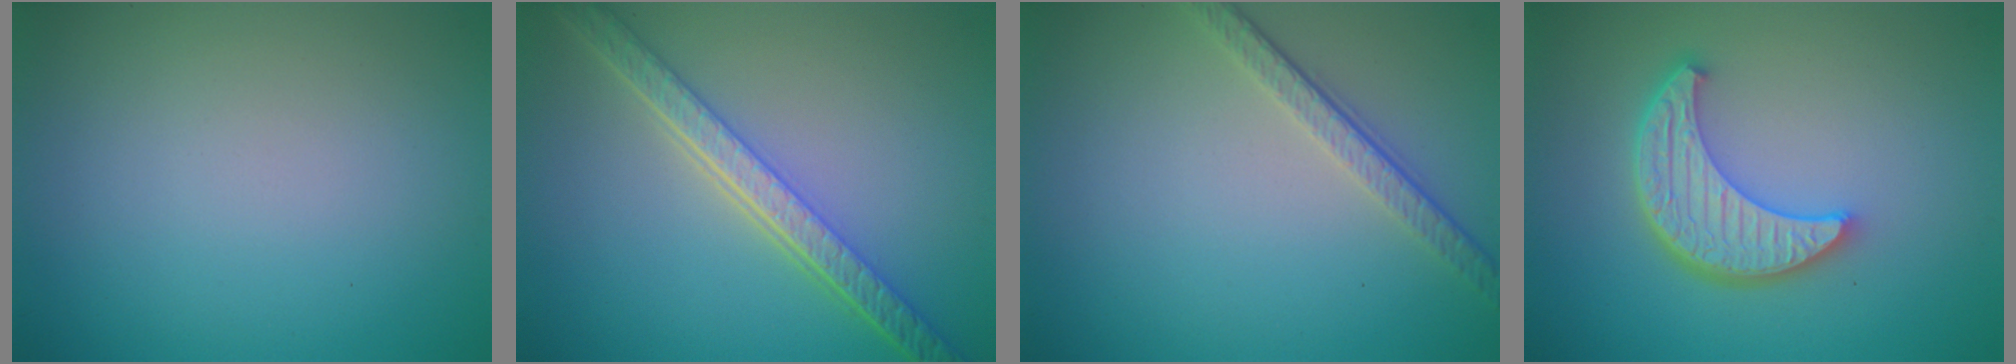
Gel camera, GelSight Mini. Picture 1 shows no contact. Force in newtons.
{"total": 5.6, "press": 4.3, "slide": 3.6}
{"total": 3.3, "press": 2.3, "slide": 2.3}
{"total": 5.6, "press": 4.2, "slide": 3.6}